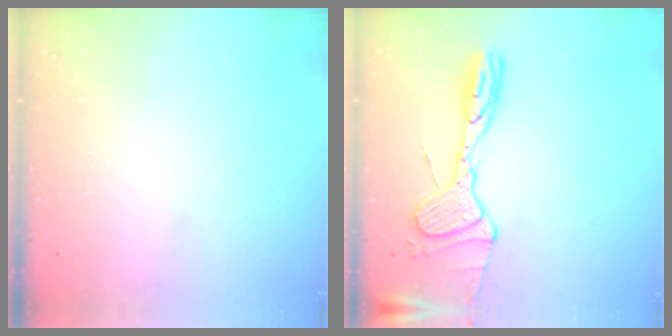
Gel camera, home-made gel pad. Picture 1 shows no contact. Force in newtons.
{"total": 15.7, "press": 15.6, "slide": 1.4}